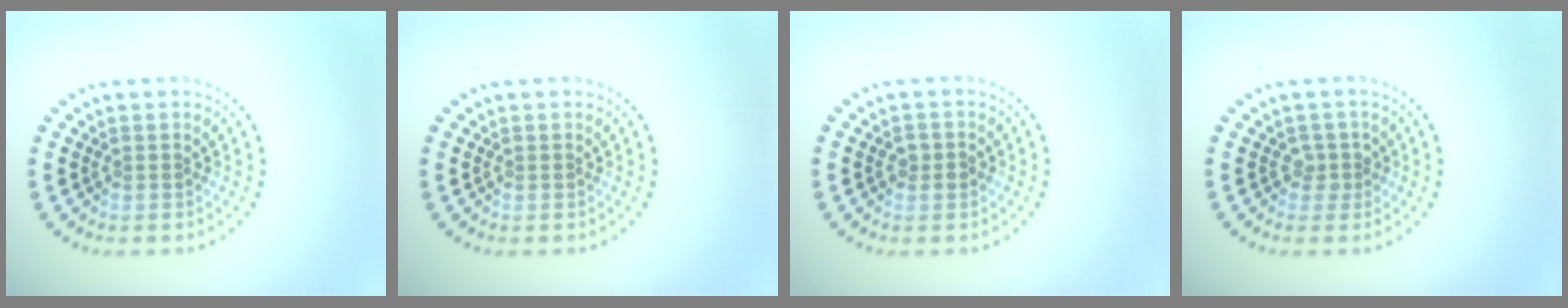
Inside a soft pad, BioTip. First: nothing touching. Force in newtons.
{"total": 0.0}
{"total": 1.4, "press": 1.4, "slide": 0.2}
{"total": 1.3, "press": 1.0, "slide": 0.8}